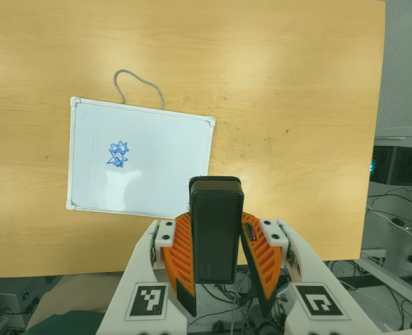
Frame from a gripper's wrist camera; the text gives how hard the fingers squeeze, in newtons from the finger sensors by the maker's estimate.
{"total": 5.6, "left": 4.4, "right": 6.8}